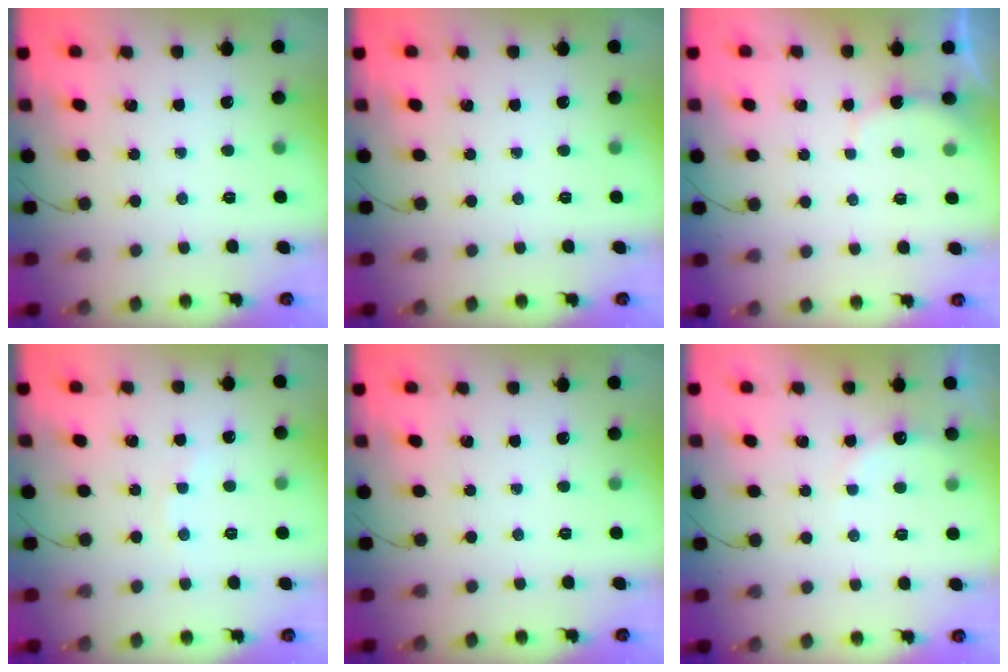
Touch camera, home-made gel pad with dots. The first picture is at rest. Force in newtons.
{"total": 0.0}
{"total": 5.1, "press": 5.0, "slide": 0.8}
{"total": 3.0, "press": 2.9, "slide": 0.9}
{"total": 0.0}
{"total": 6.1, "press": 6.0, "slide": 0.9}